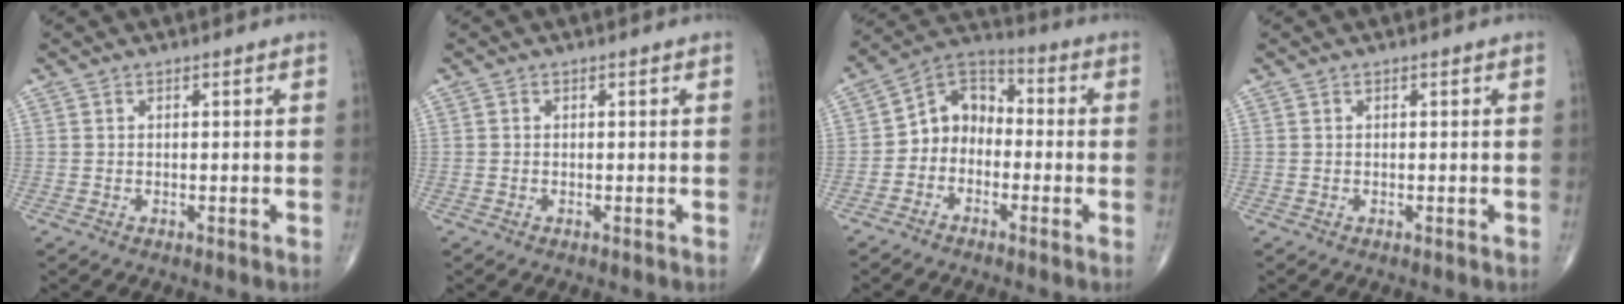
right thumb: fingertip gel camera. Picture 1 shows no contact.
{"total": 0.0}
{"total": 8.6, "force": [-1.9, 6.9, 4.8], "torque": [-0.049, 0.044, -0.056]}
{"total": 0.0}